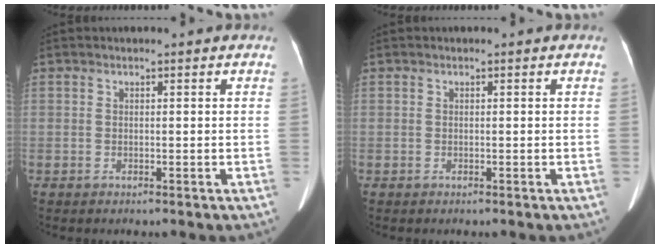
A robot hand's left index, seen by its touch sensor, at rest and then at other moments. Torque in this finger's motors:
{"motor_torque": [0.00, 0.14, 0.04, 0.01]}